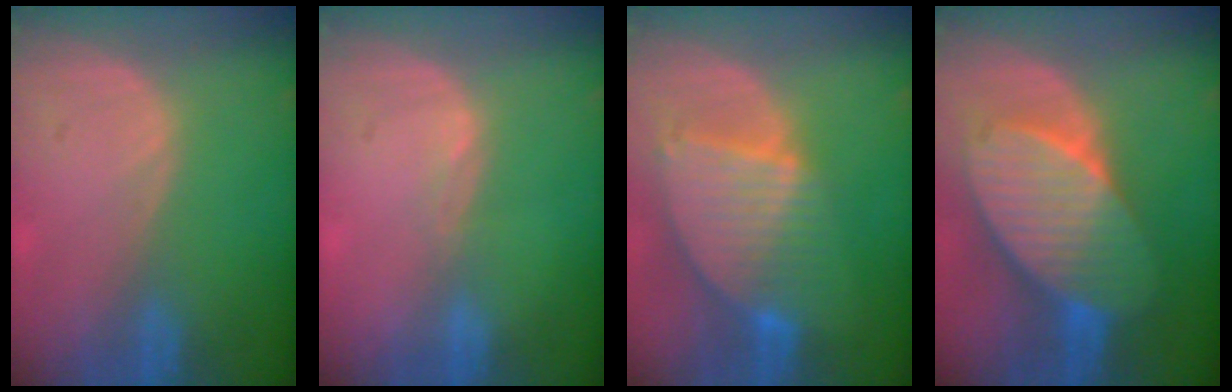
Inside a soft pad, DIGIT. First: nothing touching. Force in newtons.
{"total": 1.0, "press": 0.7, "slide": 0.7}
{"total": 9.1, "press": 7.8, "slide": 4.7}
{"total": 10.5, "press": 10.5, "slide": 0.6}